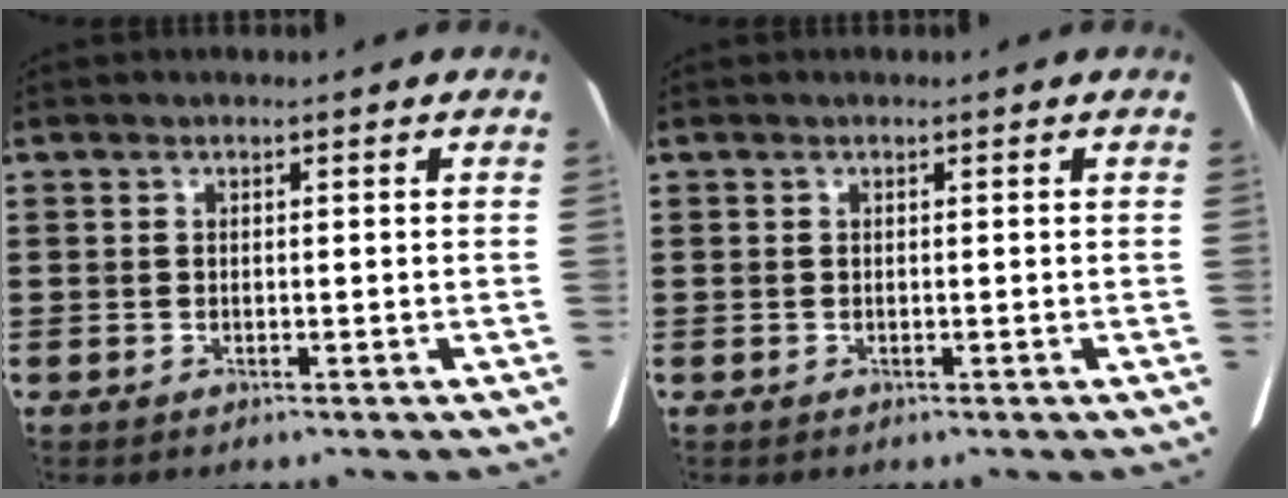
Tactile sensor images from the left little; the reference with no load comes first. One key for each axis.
{"total": 0.0}